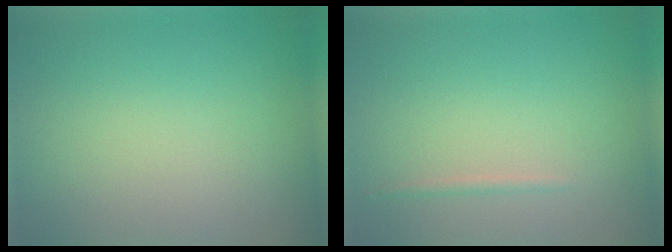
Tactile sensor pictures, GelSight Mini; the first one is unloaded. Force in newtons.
{"total": 0.6, "press": 0.6, "slide": 0.0}